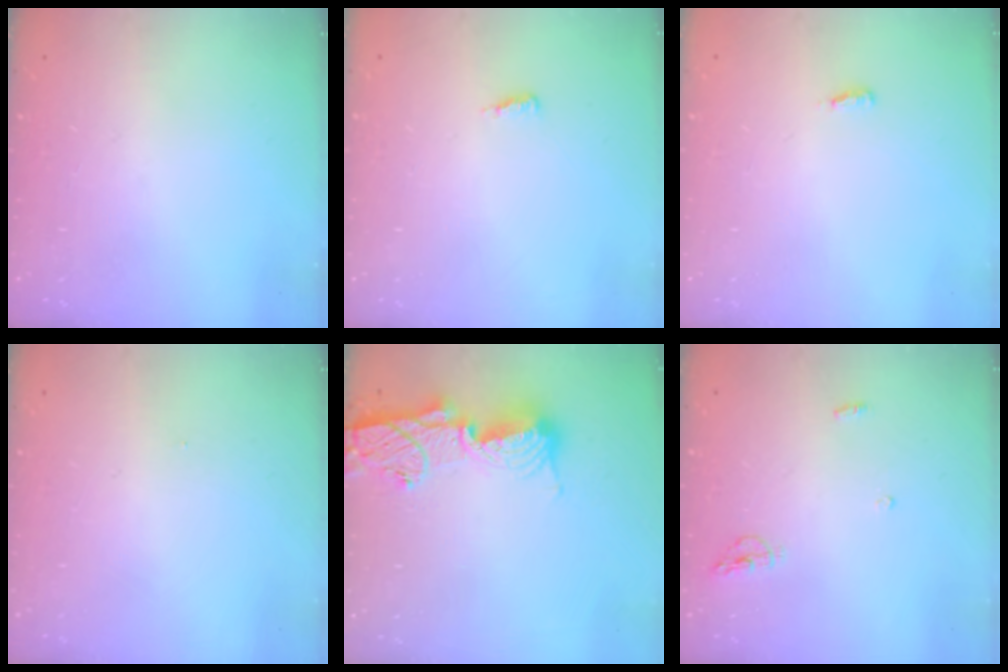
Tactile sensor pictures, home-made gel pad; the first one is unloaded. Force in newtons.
{"total": 3.7, "press": 3.7, "slide": 0.5}
{"total": 2.6, "press": 2.4, "slide": 1.0}
{"total": 5.3, "press": 0.3, "slide": 5.2}
{"total": 12.9, "press": 12.9, "slide": 1.2}
{"total": 5.0, "press": 4.9, "slide": 0.2}